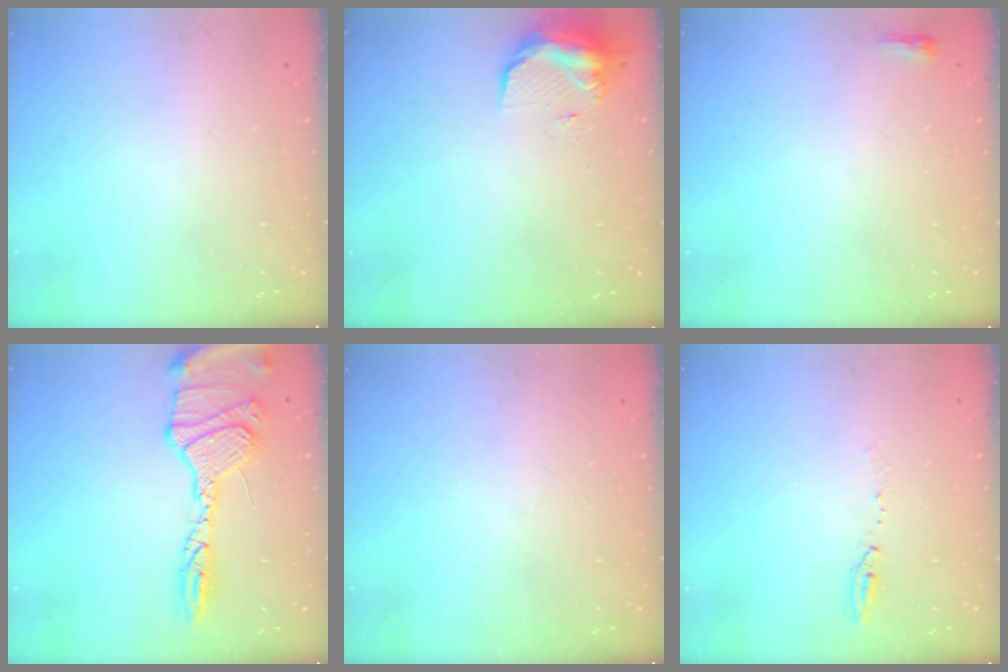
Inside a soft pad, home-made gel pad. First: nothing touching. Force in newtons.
{"total": 9.7, "press": 9.6, "slide": 0.9}
{"total": 2.3, "press": 2.2, "slide": 0.7}
{"total": 17.9, "press": 17.7, "slide": 2.5}
{"total": 0.0}
{"total": 5.7, "press": 5.7, "slide": 0.7}